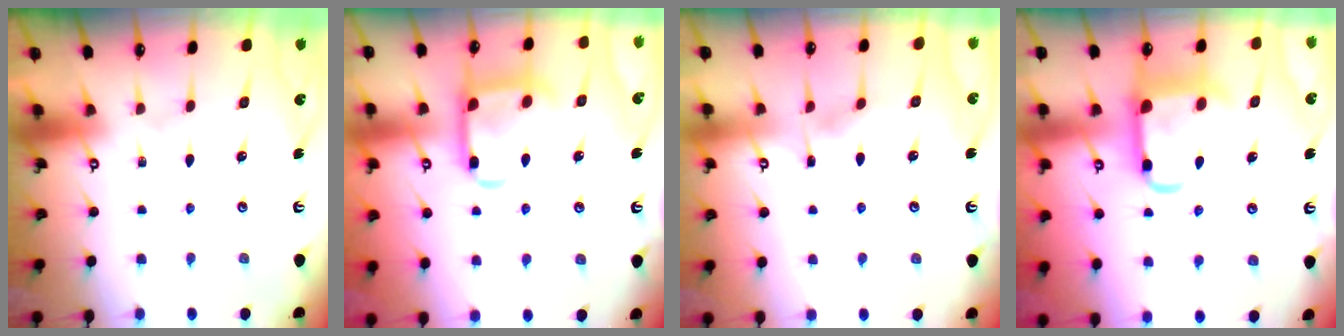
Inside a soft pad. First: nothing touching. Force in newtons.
{"total": 13.3, "press": 13.2, "slide": 1.3}
{"total": 3.2, "press": 3.2, "slide": 0.5}
{"total": 11.8, "press": 11.7, "slide": 1.6}